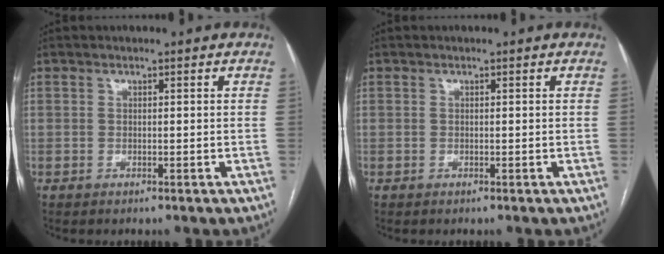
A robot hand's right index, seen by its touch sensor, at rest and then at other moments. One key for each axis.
{"total": 0.0}